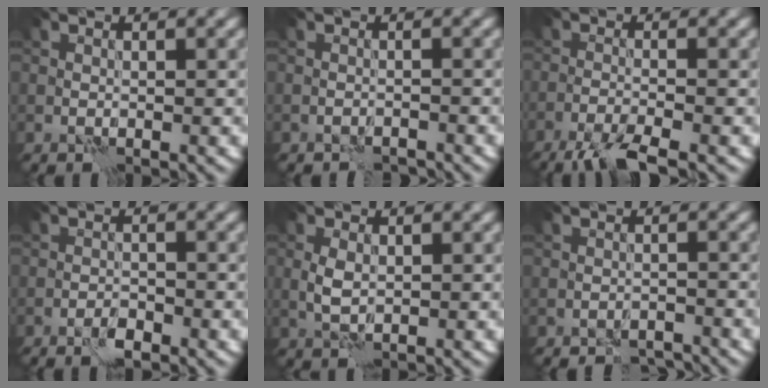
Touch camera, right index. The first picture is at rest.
{"total": 1.3, "force": [-1.2, 0.4, 0.2], "torque": [-0.001, 0.000, -0.021]}
{"total": 4.3, "force": [-3.2, 0.6, 2.9], "torque": [-0.052, -0.003, -0.067]}
{"total": 1.7, "force": [-1.1, 0.7, 1.1], "torque": [-0.016, 0.002, -0.022]}
{"total": 1.9, "force": [0.1, 1.2, 1.6], "torque": [-0.037, 0.002, 0.002]}
{"total": 2.5, "force": [-2.4, 0.8, 0.5], "torque": [-0.004, 0.001, -0.038]}